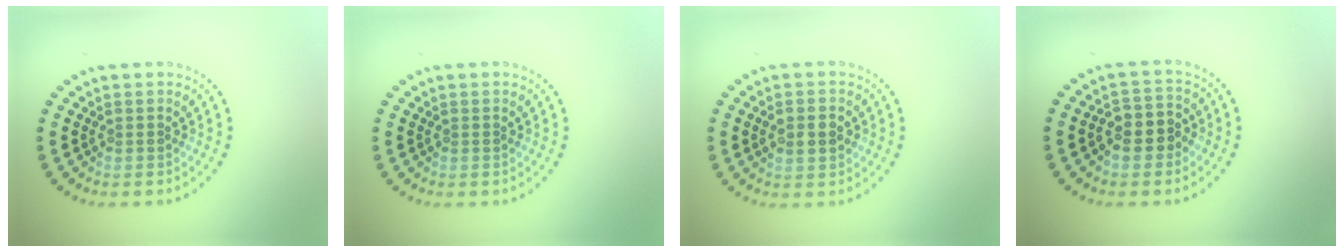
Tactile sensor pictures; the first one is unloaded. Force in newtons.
{"total": 0.0}
{"total": 2.9, "press": 2.9, "slide": 0.2}
{"total": 2.9, "press": 2.7, "slide": 1.0}